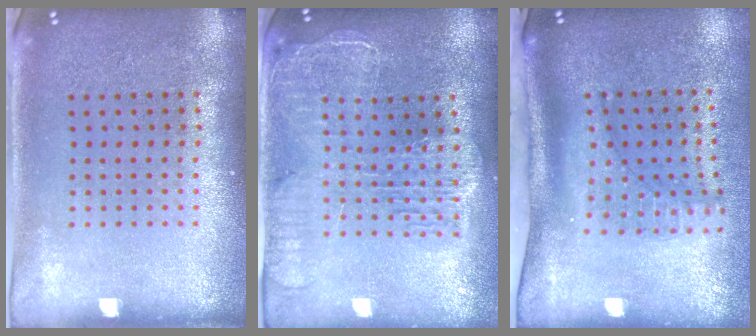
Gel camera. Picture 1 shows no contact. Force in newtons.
{"total": 2.4, "press": 2.1, "slide": 1.2}
{"total": 2.3, "press": 1.6, "slide": 1.6}